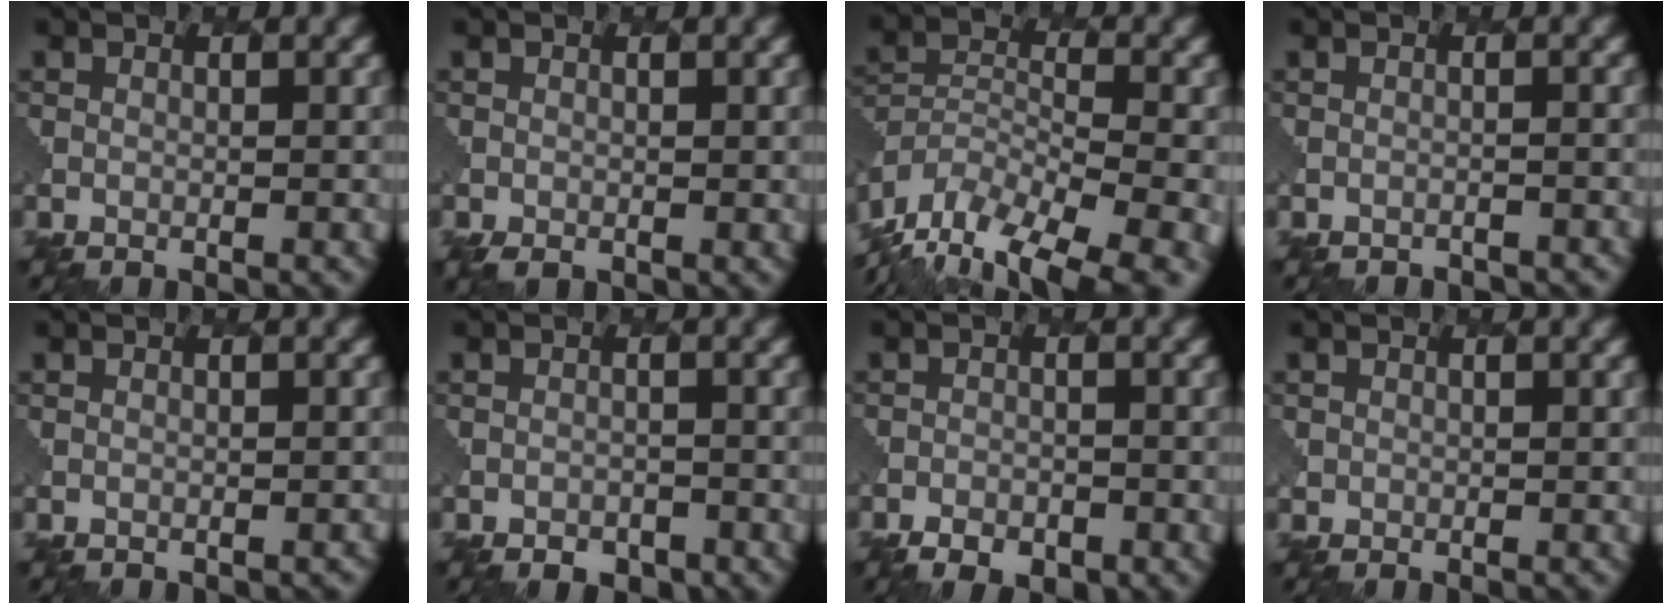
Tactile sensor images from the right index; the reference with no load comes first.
{"total": 2.4, "force": [-1.0, 1.5, 1.5], "torque": [-0.024, -0.005, -0.013]}
{"total": 13.9, "force": [-11.0, 5.4, 6.5], "torque": [-0.101, -0.011, -0.147]}
{"total": 2.4, "force": [-2.4, 0.5, 0.0], "torque": [0.006, 0.003, -0.032]}
{"total": 0.7, "force": [-0.6, 0.4, 0.0], "torque": [0.003, -0.003, -0.002]}
{"total": 2.0, "force": [-1.5, 1.3, 0.6], "torque": [-0.012, -0.002, -0.018]}
{"total": 3.0, "force": [-2.2, 1.7, 1.2], "torque": [-0.017, -0.002, -0.033]}
{"total": 1.0, "force": [0.1, 0.9, -0.1], "torque": [0.005, -0.003, 0.002]}